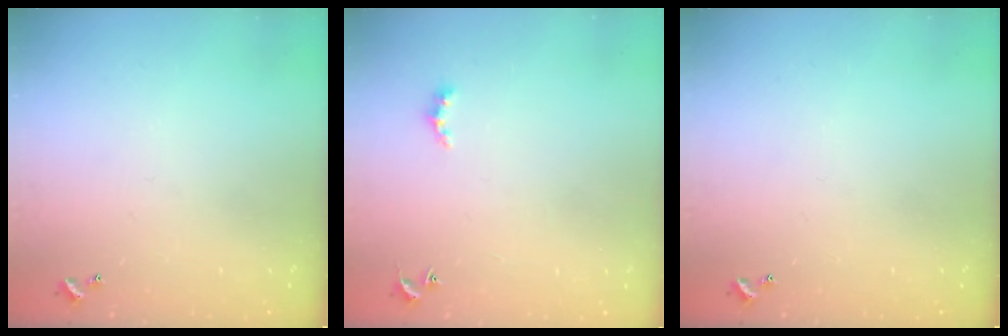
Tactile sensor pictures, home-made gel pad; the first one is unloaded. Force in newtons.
{"total": 2.2, "press": 2.2, "slide": 0.4}
{"total": 0.0}